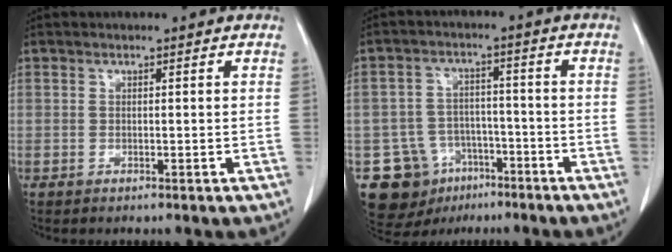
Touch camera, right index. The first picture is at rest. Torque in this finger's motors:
{"motor_torque": [-0.54, -0.31, -0.71, -0.21]}